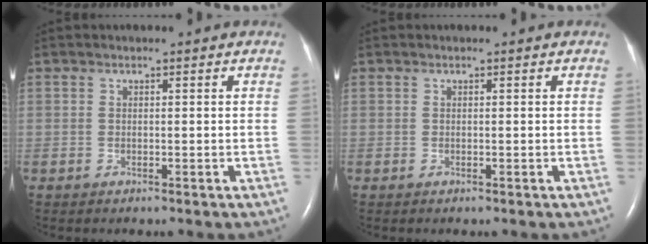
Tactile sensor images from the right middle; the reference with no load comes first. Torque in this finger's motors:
{"motor_torque": [0.01, 0.01, 0.00, 0.00]}